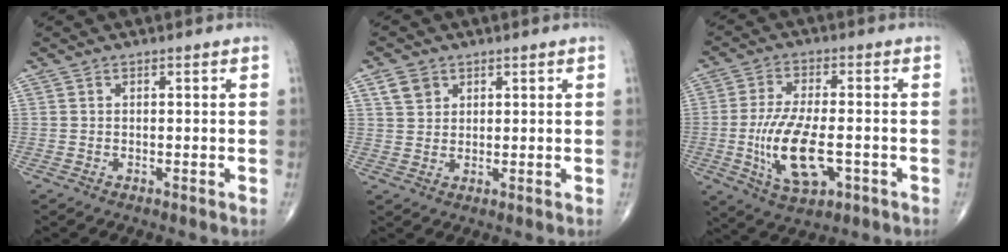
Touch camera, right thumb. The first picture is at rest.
{"total": 3.9, "force": [2.1, 3.0, 1.5], "torque": [-0.017, -0.006, 0.041]}
{"total": 13.0, "force": [-2.9, 5.8, 11.3], "torque": [-0.214, 0.002, -0.044]}